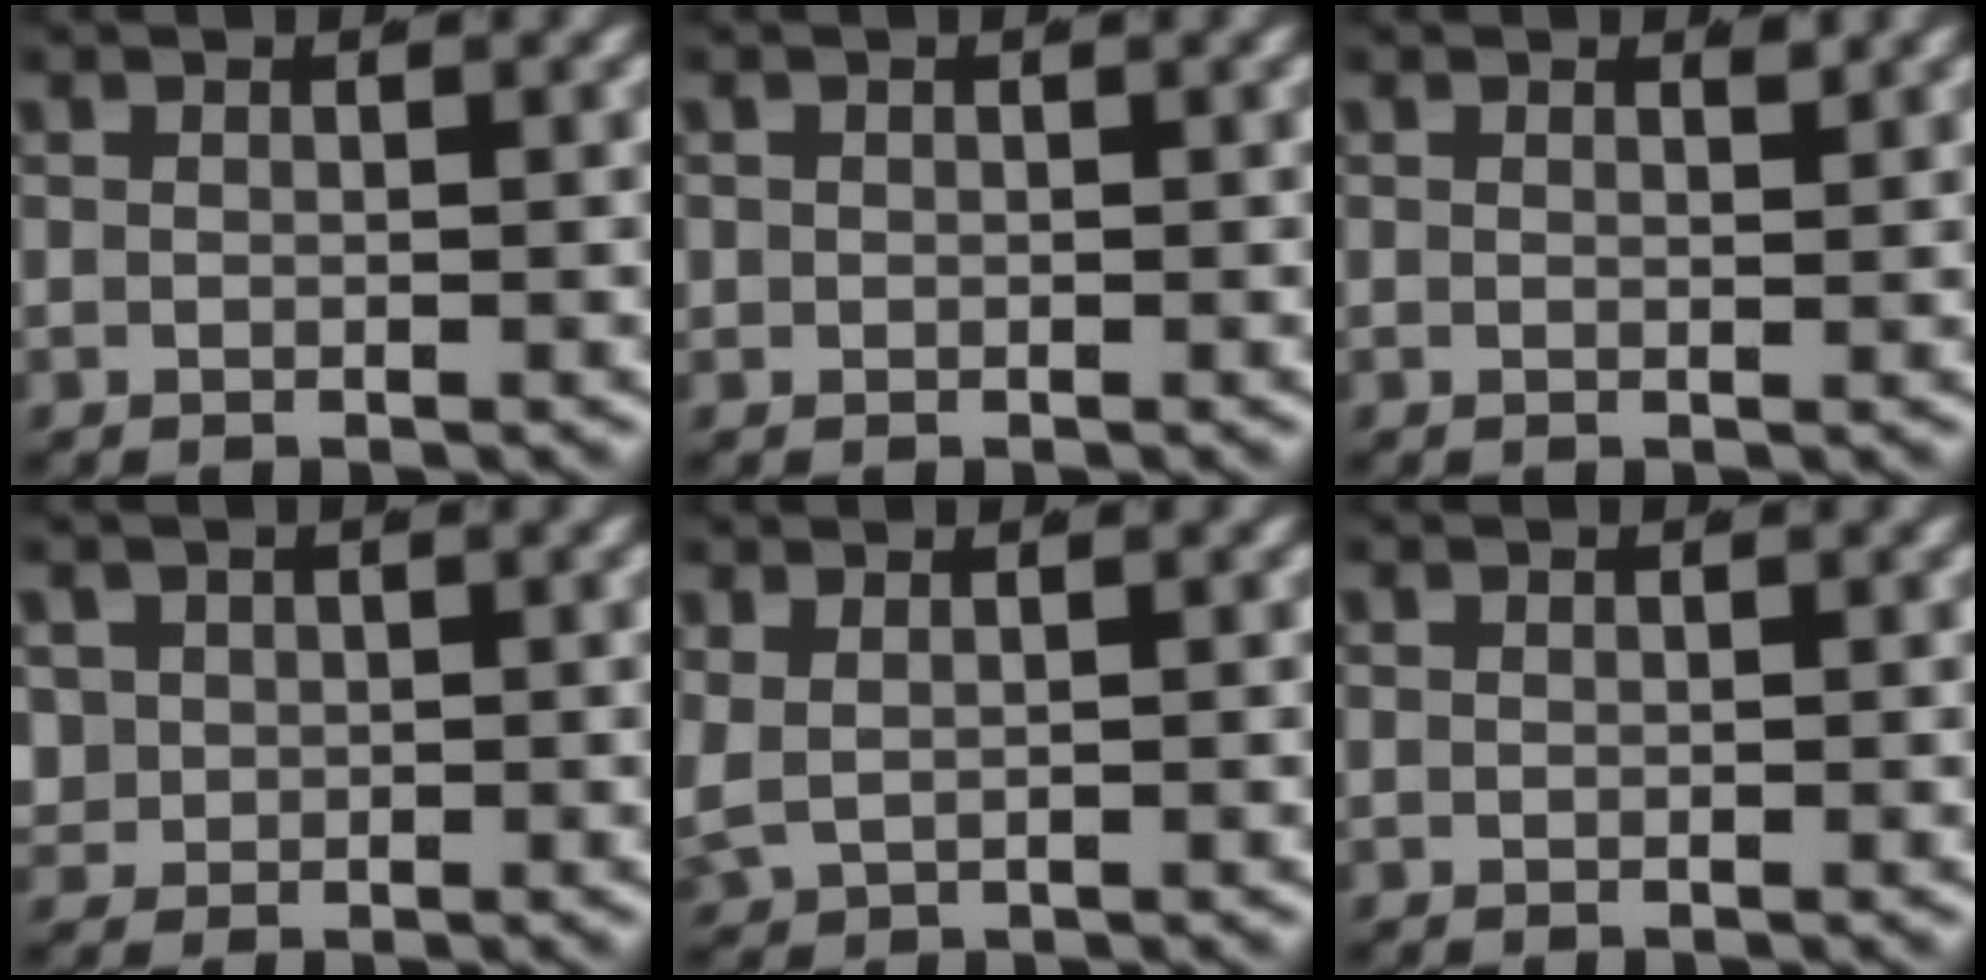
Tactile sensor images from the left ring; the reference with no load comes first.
{"total": 0.9, "force": [0.1, 0.8, 0.1], "torque": [-0.005, -0.008, 0.005]}
{"total": 0.6, "force": [0.5, -0.2, 0.2], "torque": [0.001, -0.007, 0.010]}
{"total": 4.2, "force": [0.2, 4.0, 1.4], "torque": [-0.055, -0.022, 0.014]}
{"total": 2.5, "force": [0.9, 2.0, 1.3], "torque": [-0.043, -0.006, 0.028]}
{"total": 0.0}